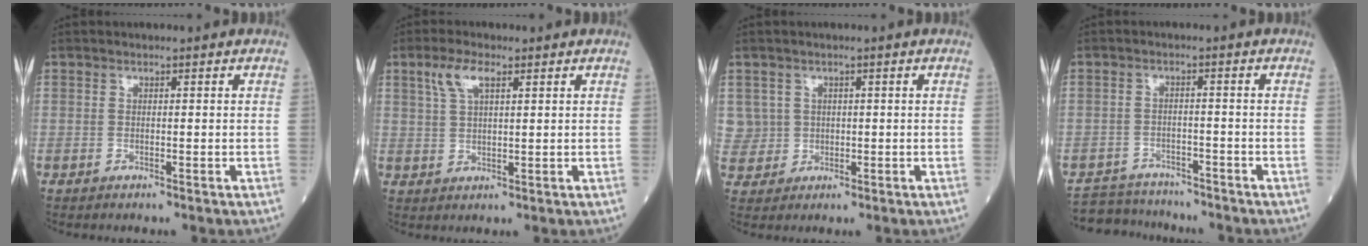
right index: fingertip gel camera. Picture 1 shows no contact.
{"total": 4.6, "force": [2.5, 1.4, 3.6], "torque": [-0.083, 0.013, 0.053]}
{"total": 3.8, "force": [0.9, 3.6, -0.2], "torque": [0.016, 0.006, 0.024]}
{"total": 7.8, "force": [-7.6, 1.8, 1.0], "torque": [-0.014, 0.003, -0.120]}